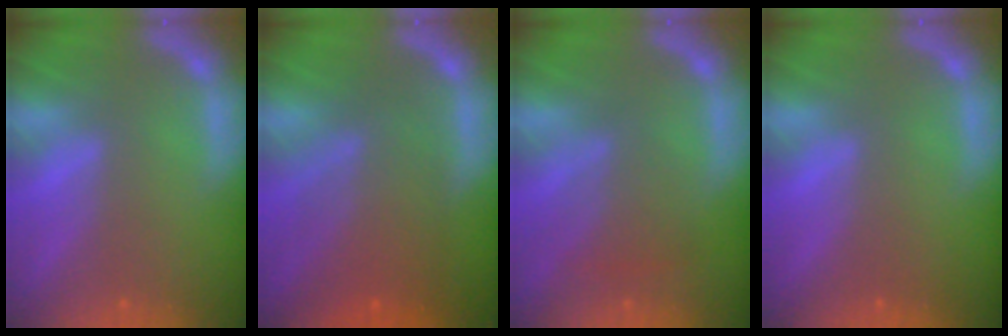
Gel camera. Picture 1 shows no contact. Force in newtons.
{"total": 8.0}
{"total": 3.5}
{"total": 0.0}